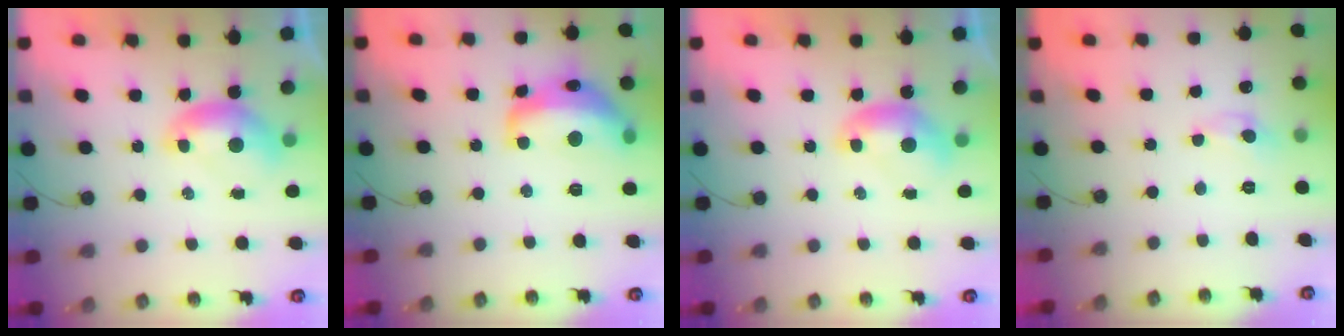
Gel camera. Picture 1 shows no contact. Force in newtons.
{"total": 10.1, "press": 10.1, "slide": 0.9}
{"total": 0.0}
{"total": 0.0}